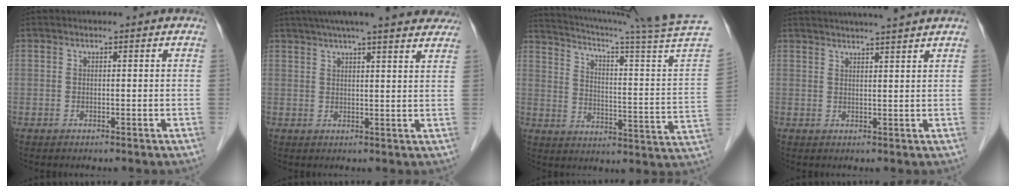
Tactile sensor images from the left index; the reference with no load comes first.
{"total": 20.0, "force": [17.3, 1.8, 9.8], "torque": [-0.146, 0.027, 0.215]}
{"total": 23.5, "force": [19.9, -3.2, 12.1], "torque": [-0.204, -0.092, 0.256]}
{"total": 9.6, "force": [8.6, -1.1, 4.1], "torque": [-0.058, 0.018, 0.105]}